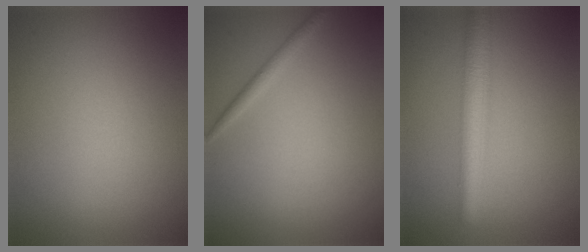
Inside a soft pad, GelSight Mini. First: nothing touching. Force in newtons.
{"total": 1.1, "press": 1.1, "slide": 0.1}
{"total": 4.3, "press": 4.3, "slide": 0.1}